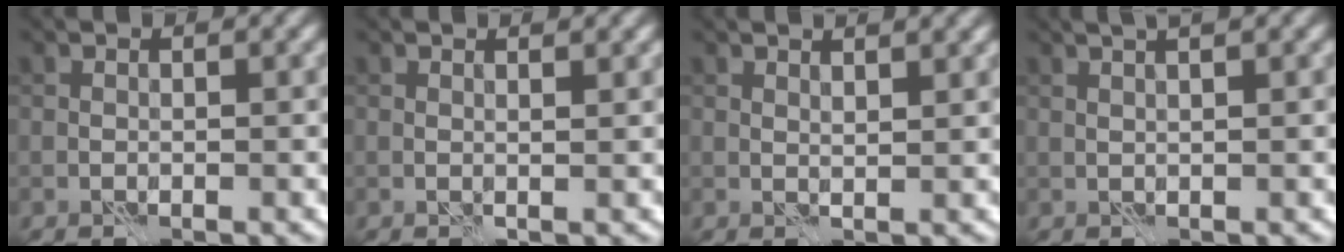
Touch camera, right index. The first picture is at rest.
{"total": 0.9, "force": [0.6, -0.1, 0.7], "torque": [-0.014, -0.001, 0.008]}
{"total": 1.9, "force": [1.5, 0.2, 1.2], "torque": [-0.019, 0.002, 0.020]}
{"total": 3.9, "force": [2.2, 1.2, 3.0], "torque": [-0.031, 0.020, 0.017]}